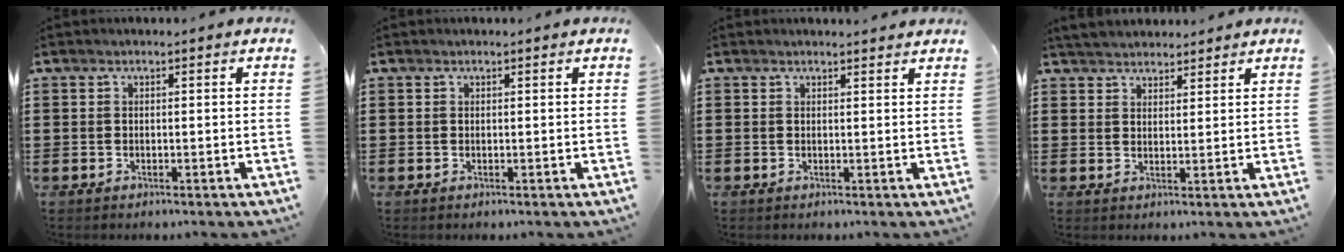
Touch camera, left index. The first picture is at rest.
{"total": 0.0}
{"total": 1.0, "force": [1.0, 0.3, -0.1], "torque": [-0.001, 0.001, 0.020]}
{"total": 3.4, "force": [3.2, 0.9, 0.0], "torque": [-0.013, 0.000, 0.062]}